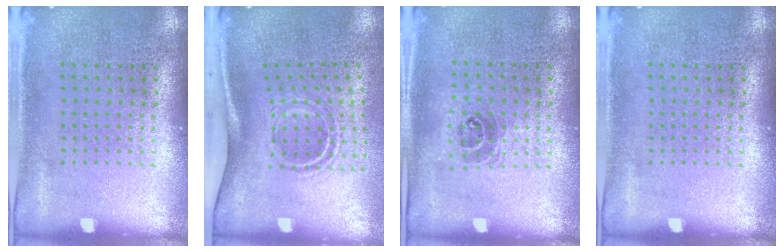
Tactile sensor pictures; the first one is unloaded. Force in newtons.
{"total": 1.9, "press": 1.2, "slide": 1.5}
{"total": 1.0, "press": 0.9, "slide": 0.5}
{"total": 0.0}